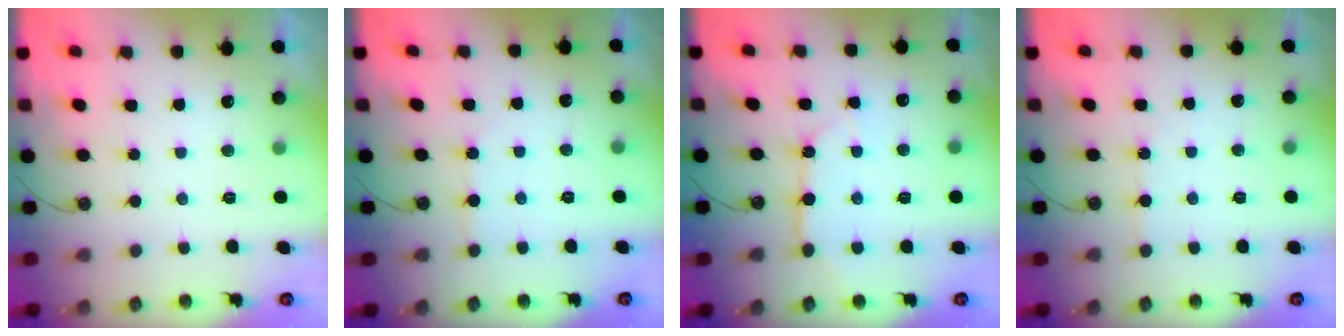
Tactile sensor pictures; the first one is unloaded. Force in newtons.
{"total": 2.6, "press": 2.6, "slide": 0.4}
{"total": 8.1, "press": 8.1, "slide": 0.4}
{"total": 2.5, "press": 2.4, "slide": 0.5}